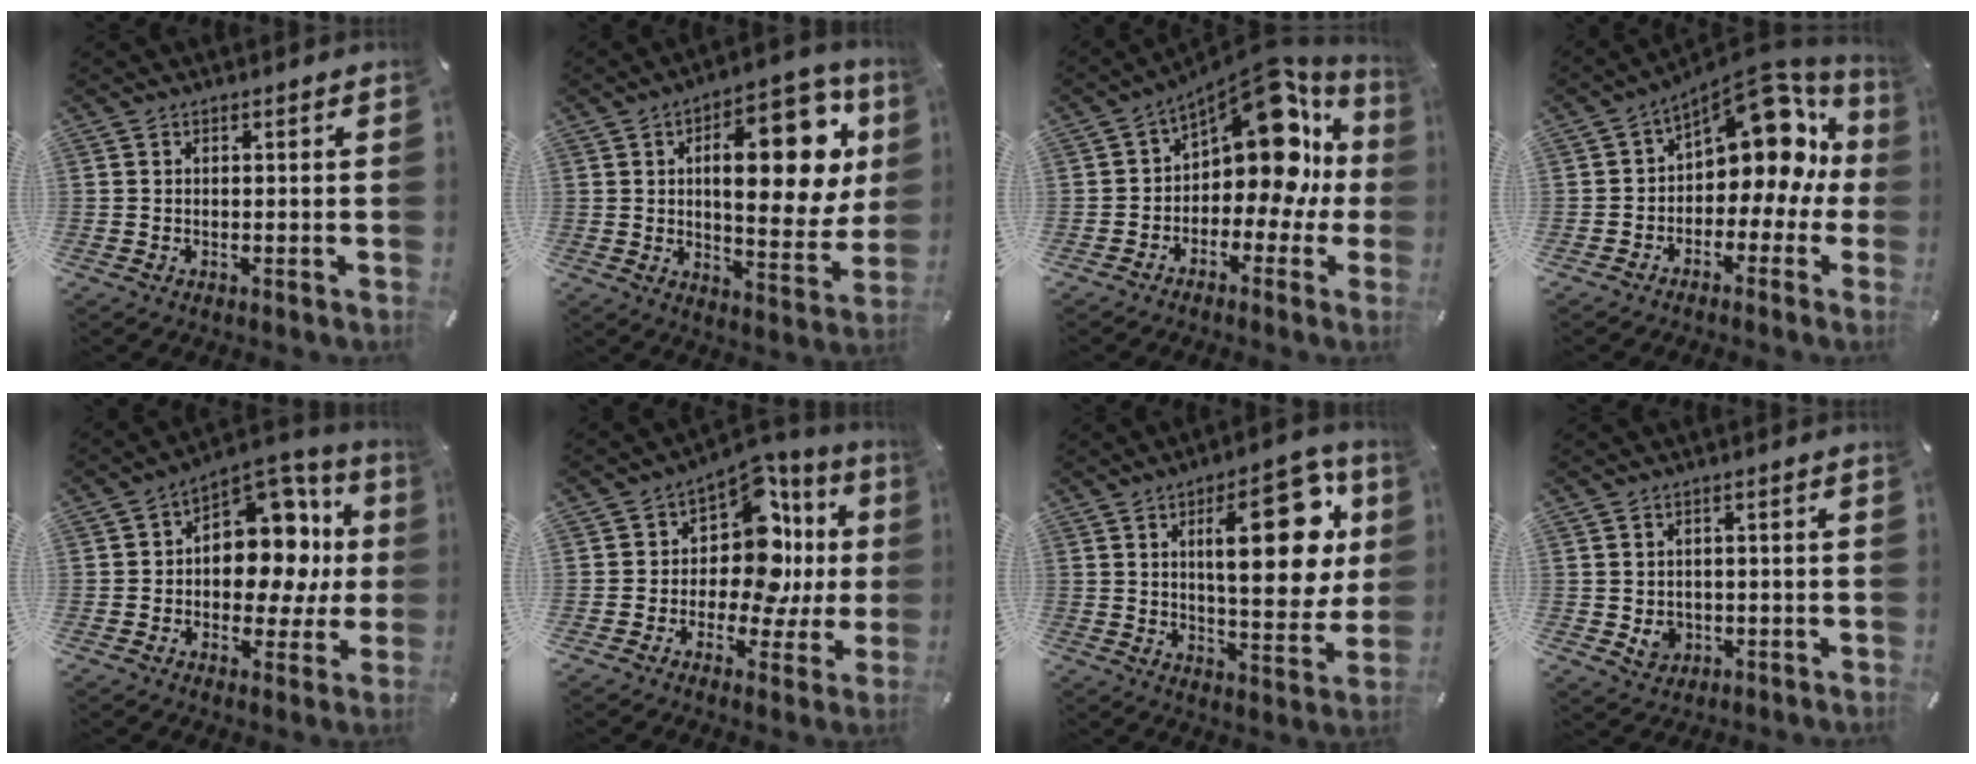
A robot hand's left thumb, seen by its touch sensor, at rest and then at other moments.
{"total": 22.2, "force": [6.8, 10.0, 18.6], "torque": [-0.241, -0.029, 0.102]}
{"total": 16.1, "force": [6.1, 8.9, 12.0], "torque": [-0.178, -0.046, 0.099]}
{"total": 13.6, "force": [6.5, 7.7, 9.1], "torque": [-0.127, -0.061, 0.110]}
{"total": 13.9, "force": [2.2, 10.6, 8.8], "torque": [-0.100, -0.036, 0.043]}
{"total": 14.0, "force": [3.2, 9.1, 10.1], "torque": [-0.152, -0.040, 0.052]}
{"total": 23.0, "force": [7.3, 9.1, 19.8], "torque": [-0.271, -0.021, 0.104]}
{"total": 4.2, "force": [-0.6, 3.8, 1.6], "torque": [-0.020, -0.002, -0.012]}